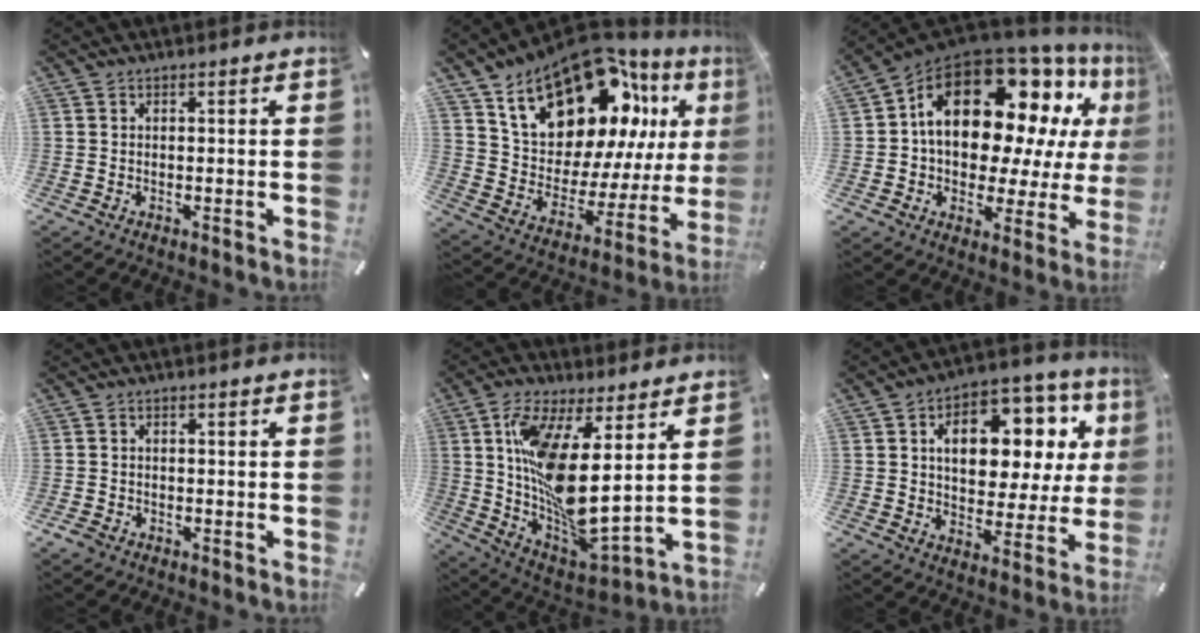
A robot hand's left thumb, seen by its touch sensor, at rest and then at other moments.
{"total": 22.3, "force": [14.1, 12.7, 11.7], "torque": [-0.172, -0.096, 0.250]}
{"total": 20.5, "force": [8.1, 12.9, 13.7], "torque": [-0.226, -0.058, 0.136]}
{"total": 1.8, "force": [-1.1, 1.2, 0.6], "torque": [-0.010, 0.006, -0.023]}
{"total": 15.7, "force": [4.7, 4.7, 14.2], "torque": [-0.297, -0.064, 0.077]}
{"total": 16.4, "force": [5.4, 10.5, 11.3], "torque": [-0.159, -0.022, 0.091]}